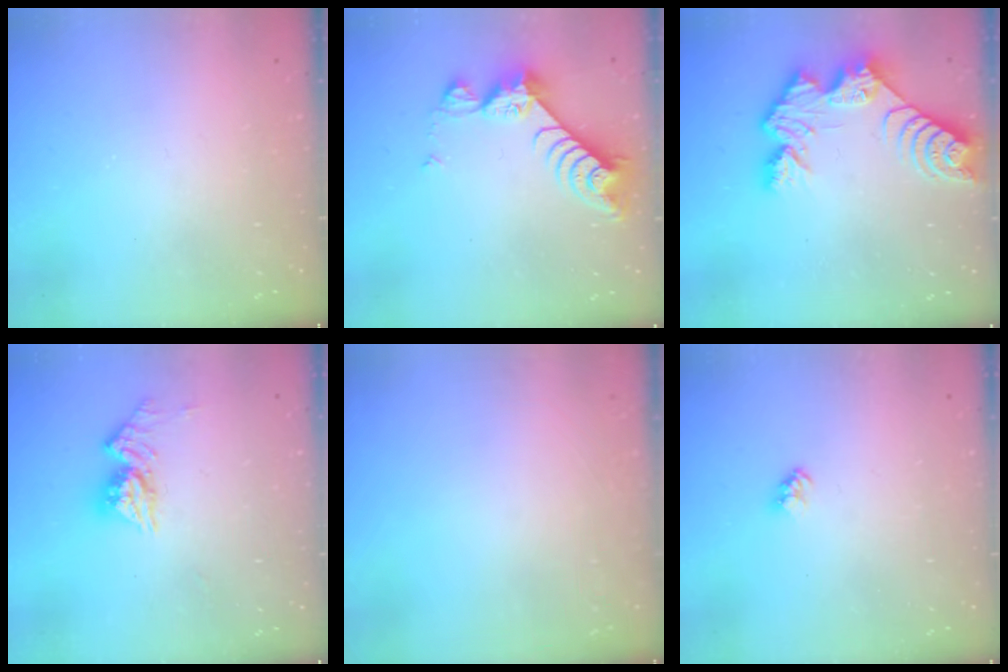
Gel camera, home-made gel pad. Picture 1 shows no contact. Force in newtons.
{"total": 8.6, "press": 8.5, "slide": 0.7}
{"total": 10.9, "press": 10.9, "slide": 0.8}
{"total": 9.9, "press": 9.8, "slide": 0.9}
{"total": 0.0}
{"total": 2.4, "press": 2.4, "slide": 0.2}